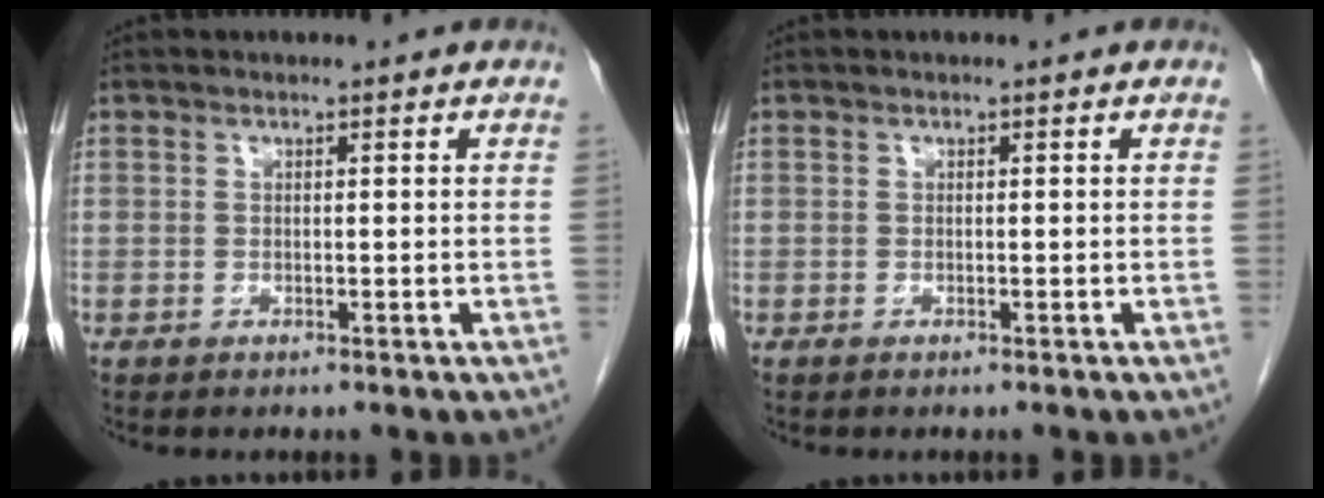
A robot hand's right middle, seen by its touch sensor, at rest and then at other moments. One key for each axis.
{"total": 0.0}